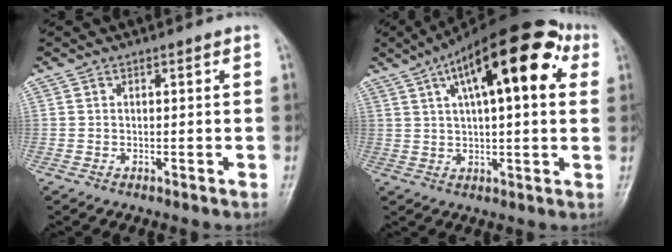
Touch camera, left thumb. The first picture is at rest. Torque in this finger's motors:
{"motor_torque": [0.79, 0.85, 2.04, -0.73, 0.17]}